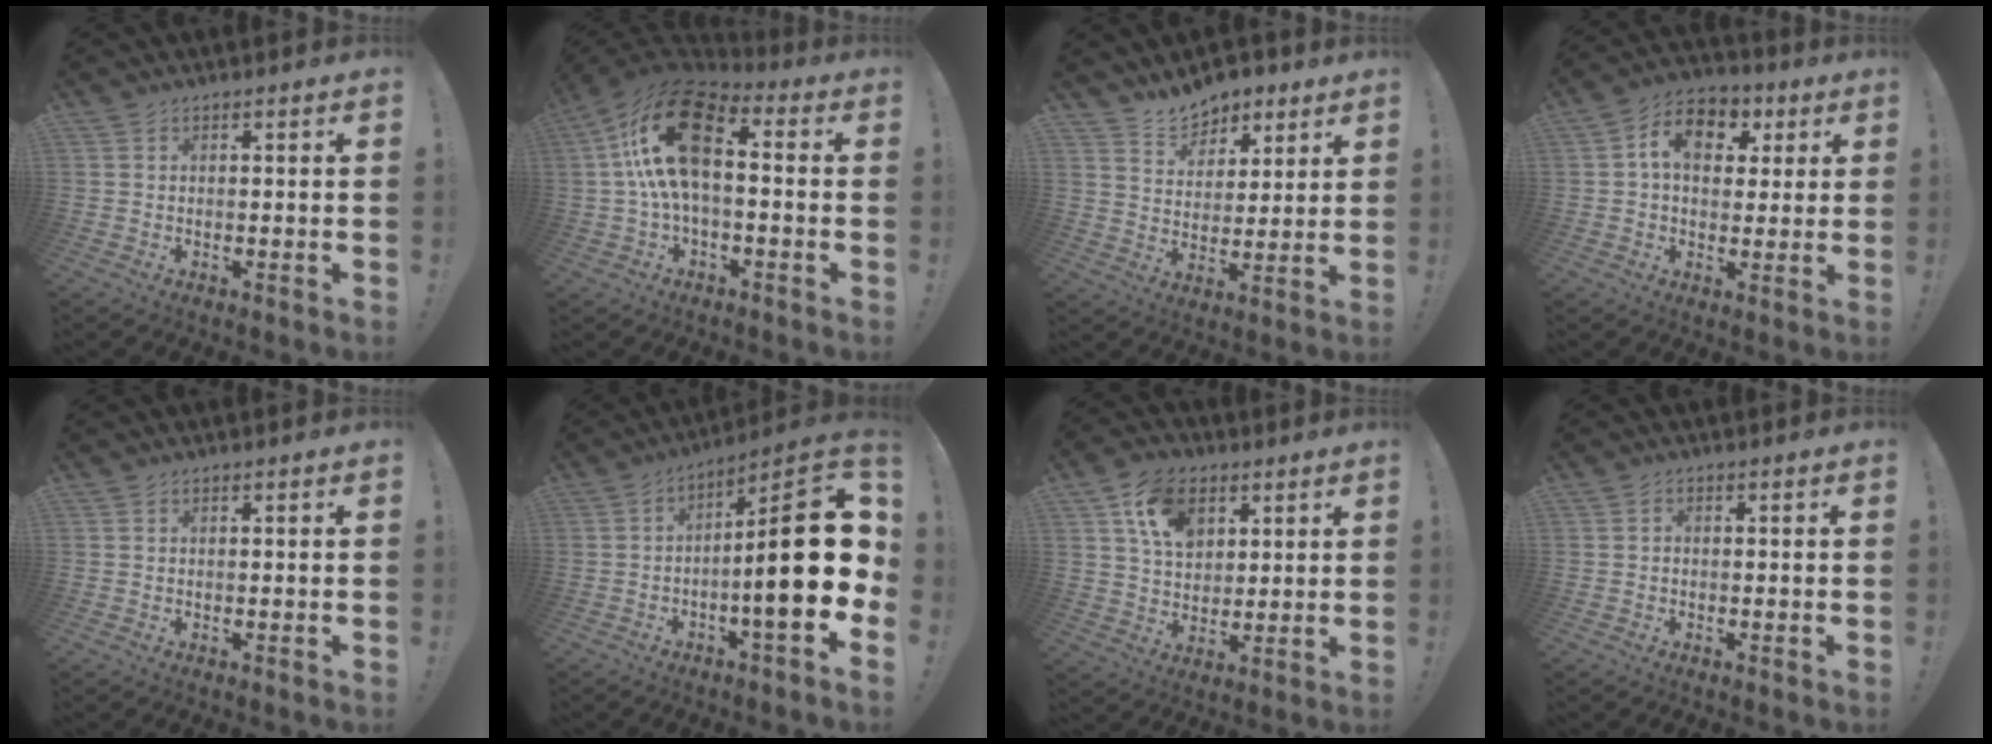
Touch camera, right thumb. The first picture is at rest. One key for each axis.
{"total": 19.7, "fx": 3.4, "fy": 10.7, "fz": 16.2, "tx": -0.296, "ty": 0.010, "tz": 0.065}
{"total": 9.2, "fx": 7.8, "fy": 4.7, "fz": 1.3, "tx": -0.029, "ty": -0.057, "tz": 0.151}
{"total": 11.2, "fx": 3.1, "fy": 8.2, "fz": 7.0, "tx": -0.101, "ty": 0.000, "tz": 0.057}
{"total": 0.0}
{"total": 22.0, "fx": -1.0, "fy": 5.2, "fz": 21.4, "tx": -0.314, "ty": 0.008, "tz": -0.014}
{"total": 12.9, "fx": 6.0, "fy": 9.3, "fz": 6.7, "tx": -0.109, "ty": -0.013, "tz": 0.115}
{"total": 0.7, "fx": -0.6, "fy": 0.3, "fz": 0.0, "tx": -0.002, "ty": 0.003, "tz": -0.011}